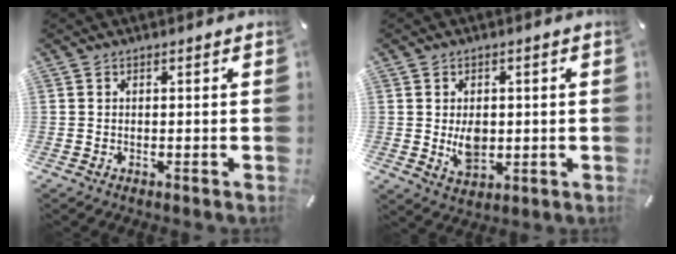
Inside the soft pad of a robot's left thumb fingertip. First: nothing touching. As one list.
[{"total": 6.2, "force": [-0.1, 4.6, 4.1], "torque": [-0.074, -0.008, -0.006]}]